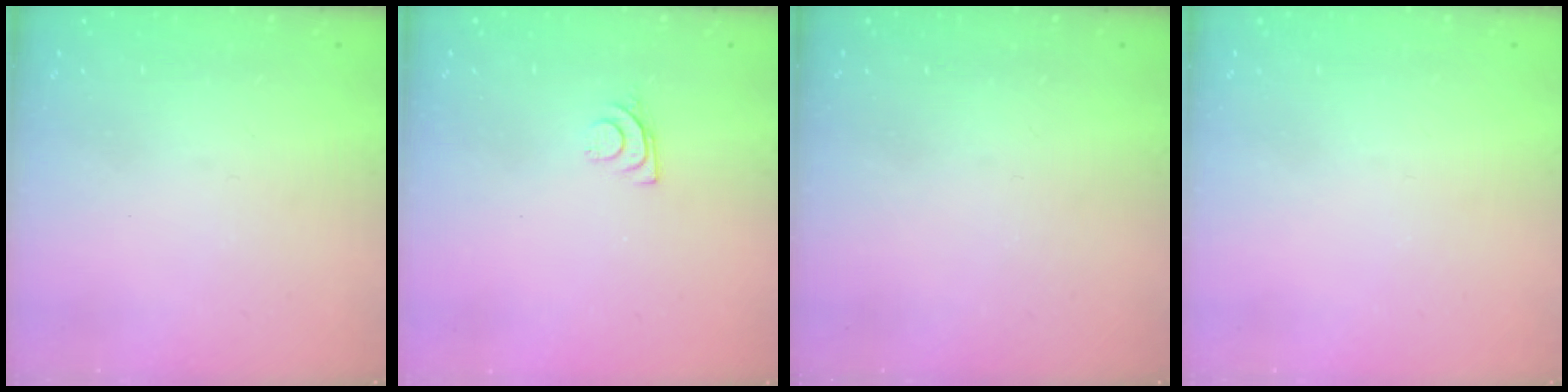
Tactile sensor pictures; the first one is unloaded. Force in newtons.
{"total": 6.5, "press": 6.5, "slide": 0.7}
{"total": 0.0}
{"total": 0.0}